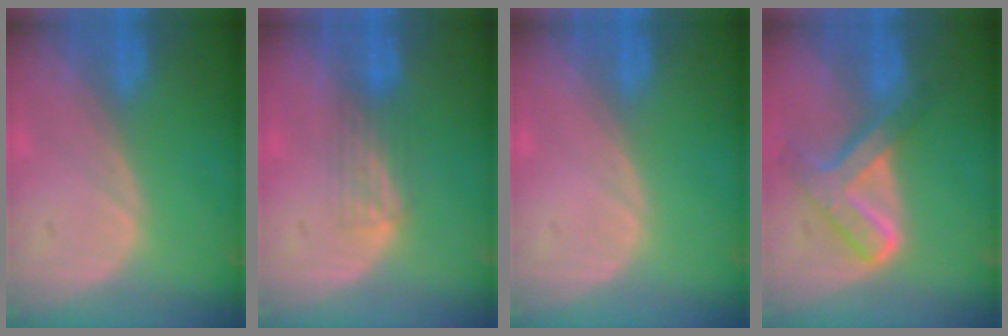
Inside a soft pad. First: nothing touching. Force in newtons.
{"total": 2.9, "press": 2.6, "slide": 1.2}
{"total": 0.0}
{"total": 7.7, "press": 6.5, "slide": 4.1}